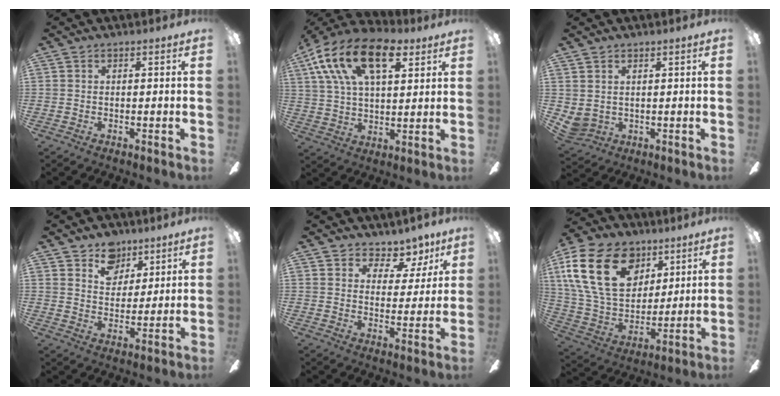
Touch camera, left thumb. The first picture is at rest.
{"total": 20.2, "force": [10.1, 10.3, 14.2], "torque": [-0.269, -0.026, 0.169]}
{"total": 3.6, "force": [1.9, 3.0, 0.8], "torque": [-0.031, -0.009, 0.037]}
{"total": 8.4, "force": [6.0, 5.7, 1.4], "torque": [-0.018, -0.033, 0.112]}
{"total": 7.5, "force": [5.6, 4.5, 2.2], "torque": [-0.023, -0.047, 0.098]}
{"total": 24.0, "force": [10.0, 16.4, 14.4], "torque": [-0.296, -0.028, 0.178]}